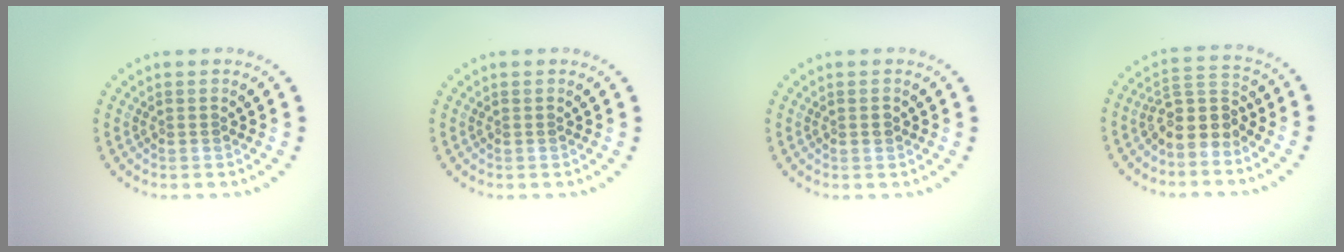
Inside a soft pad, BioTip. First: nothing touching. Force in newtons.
{"total": 0.0}
{"total": 0.9, "press": 0.9, "slide": 0.0}
{"total": 3.5, "press": 2.9, "slide": 2.1}